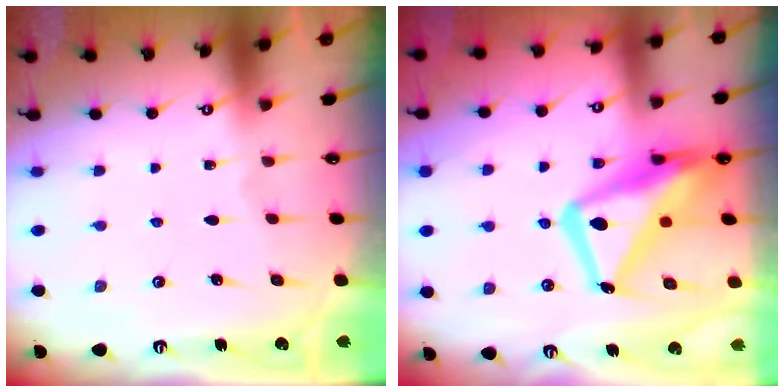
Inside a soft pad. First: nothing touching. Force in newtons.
{"total": 19.8, "press": 19.7, "slide": 1.7}